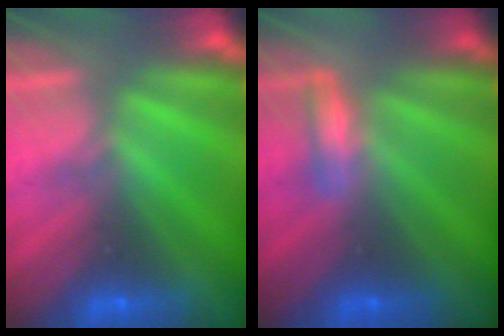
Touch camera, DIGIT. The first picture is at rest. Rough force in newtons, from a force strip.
{"total": 1.3}